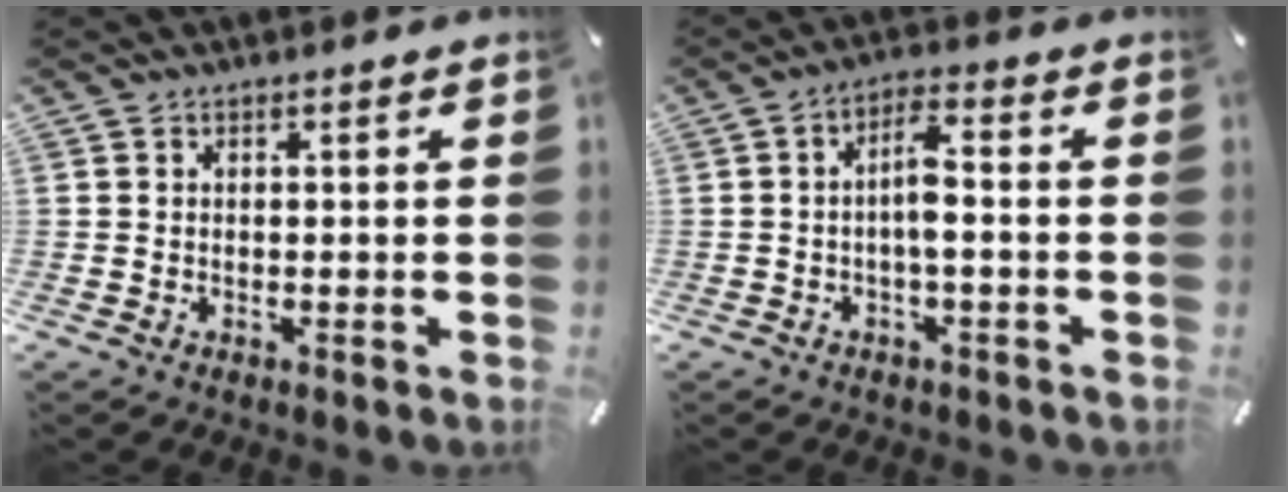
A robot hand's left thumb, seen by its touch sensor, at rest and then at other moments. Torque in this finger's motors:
{"motor_torque": [0.13, -0.13, 0.29, 0.23, 0.01]}